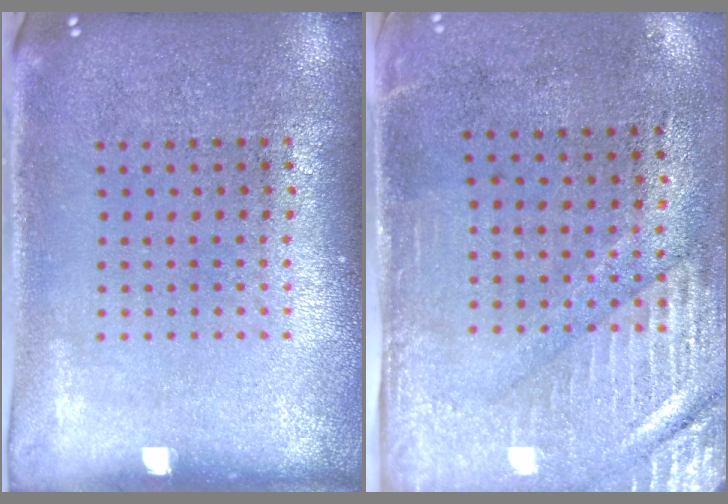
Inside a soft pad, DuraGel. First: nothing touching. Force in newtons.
{"total": 2.9, "press": 2.5, "slide": 1.5}